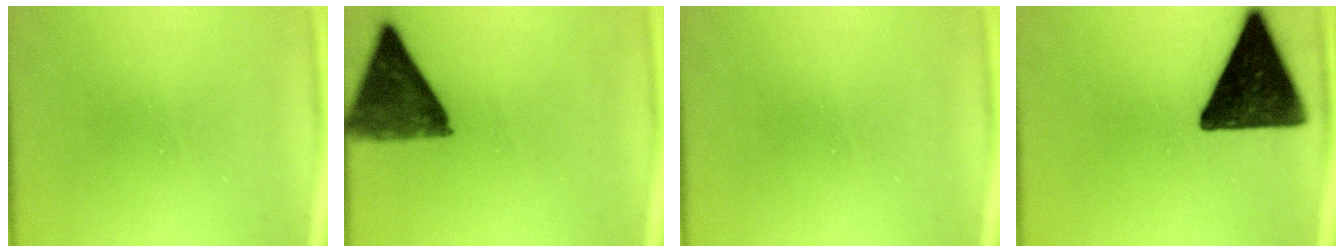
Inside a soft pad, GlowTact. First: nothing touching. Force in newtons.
{"total": 7.8}
{"total": 0.0}
{"total": 16.3}